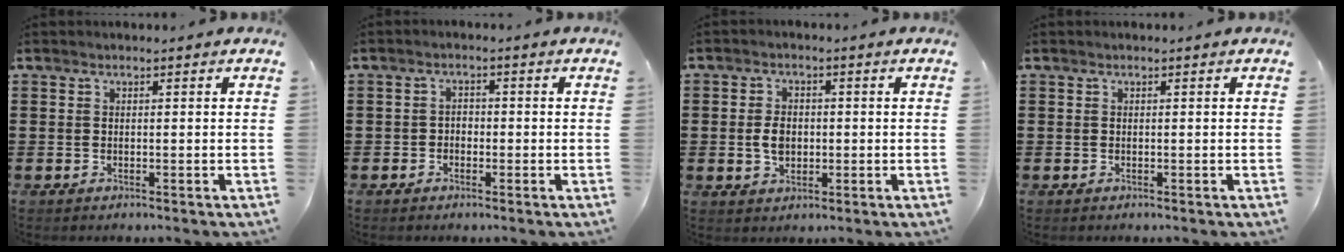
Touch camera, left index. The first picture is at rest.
{"total": 1.4, "force": [-1.0, 1.0, 0.3], "torque": [-0.011, 0.004, -0.024]}
{"total": 3.7, "force": [-0.2, 2.5, 2.7], "torque": [-0.048, 0.004, -0.008]}
{"total": 0.0}